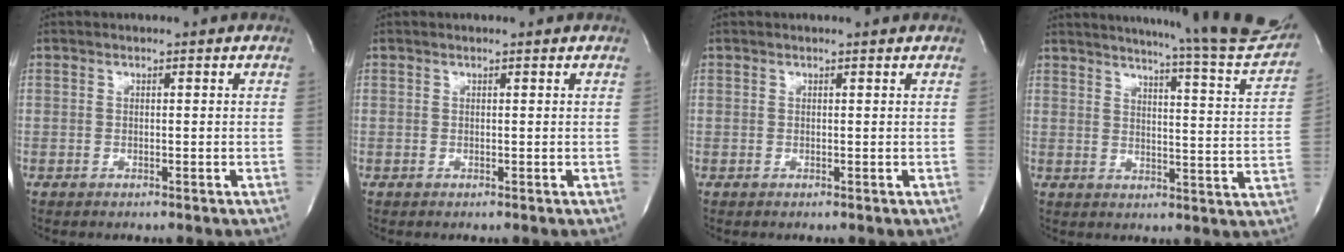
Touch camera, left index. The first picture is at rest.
{"total": 0.9, "force": [0.8, 0.0, 0.2], "torque": [-0.010, 0.005, 0.011]}
{"total": 1.2, "force": [1.2, -0.1, 0.2], "torque": [-0.012, -0.001, 0.011]}
{"total": 22.2, "force": [20.4, -0.2, 8.8], "torque": [-0.127, -0.091, 0.239]}